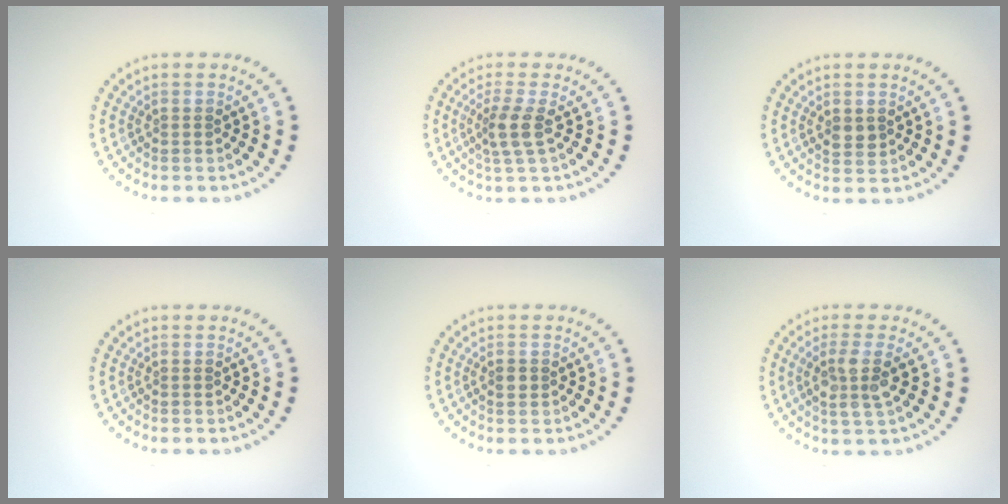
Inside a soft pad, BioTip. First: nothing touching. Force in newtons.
{"total": 2.6, "press": 2.1, "slide": 1.5}
{"total": 1.6, "press": 1.6, "slide": 0.2}
{"total": 0.0}
{"total": 1.2, "press": 1.2, "slide": 0.0}
{"total": 3.0, "press": 2.7, "slide": 1.2}